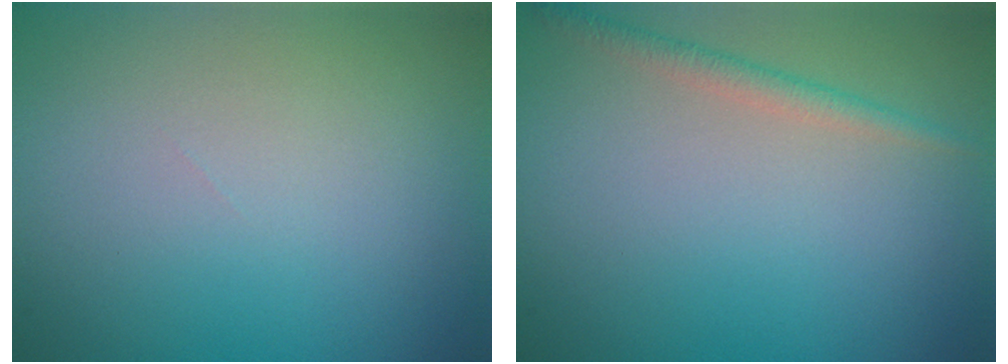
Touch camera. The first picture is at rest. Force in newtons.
{"total": 1.6, "press": 1.6, "slide": 0.0}